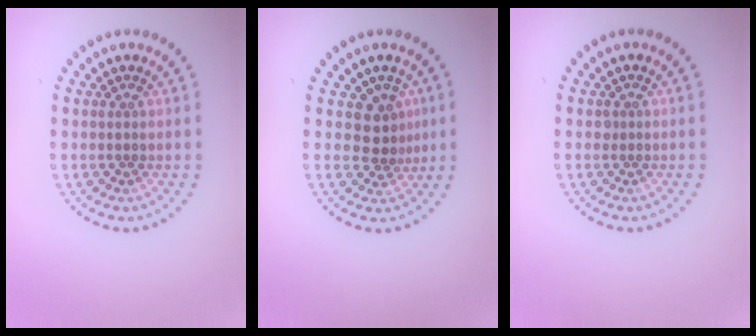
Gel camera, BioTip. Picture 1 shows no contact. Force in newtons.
{"total": 2.6, "press": 2.1, "slide": 1.5}
{"total": 0.5, "press": 0.4, "slide": 0.4}